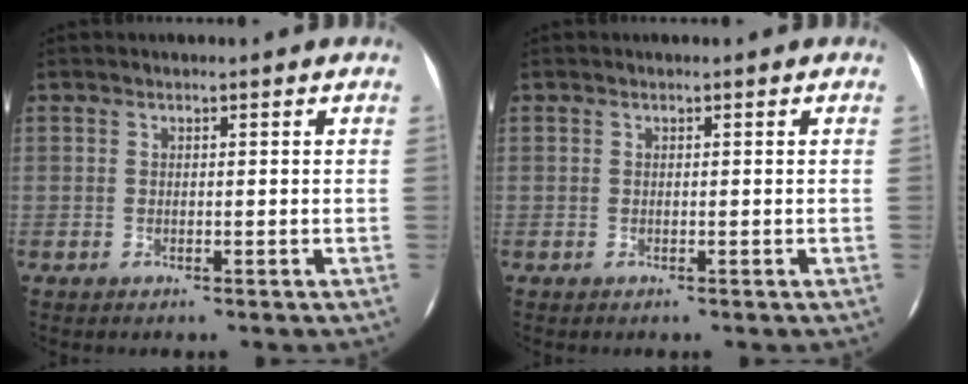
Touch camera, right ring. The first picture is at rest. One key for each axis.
{"total": 0.0}